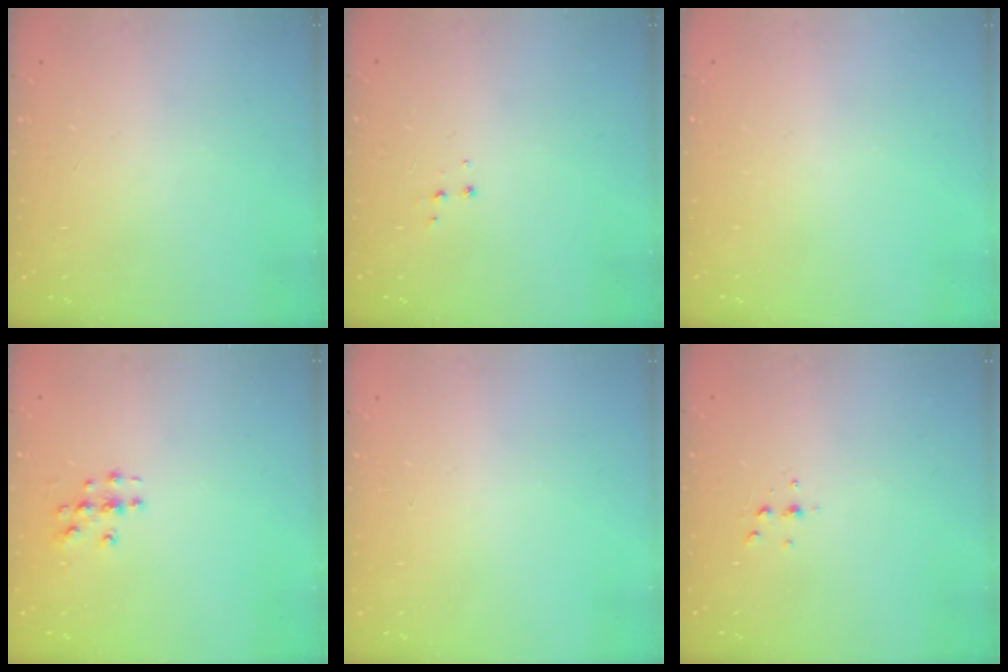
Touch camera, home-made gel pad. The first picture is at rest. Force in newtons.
{"total": 3.3, "press": 3.2, "slide": 0.4}
{"total": 0.0}
{"total": 3.5, "press": 3.4, "slide": 0.2}
{"total": 0.0}
{"total": 3.7, "press": 3.6, "slide": 0.5}